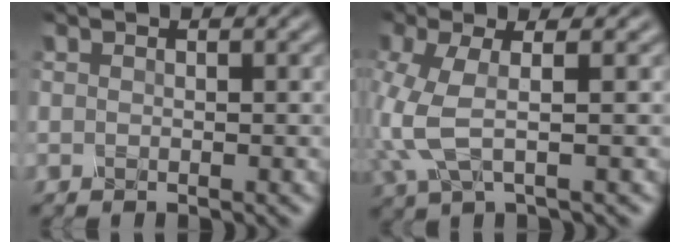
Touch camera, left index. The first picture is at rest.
{"total": 4.7, "force": [-0.6, 1.6, 4.4], "torque": [-0.128, -0.001, -0.014]}